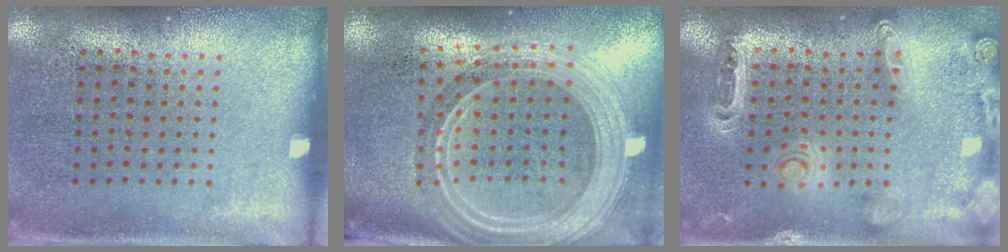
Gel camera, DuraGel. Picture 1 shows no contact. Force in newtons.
{"total": 2.7, "press": 2.3, "slide": 1.4}
{"total": 1.3, "press": 1.3, "slide": 0.3}